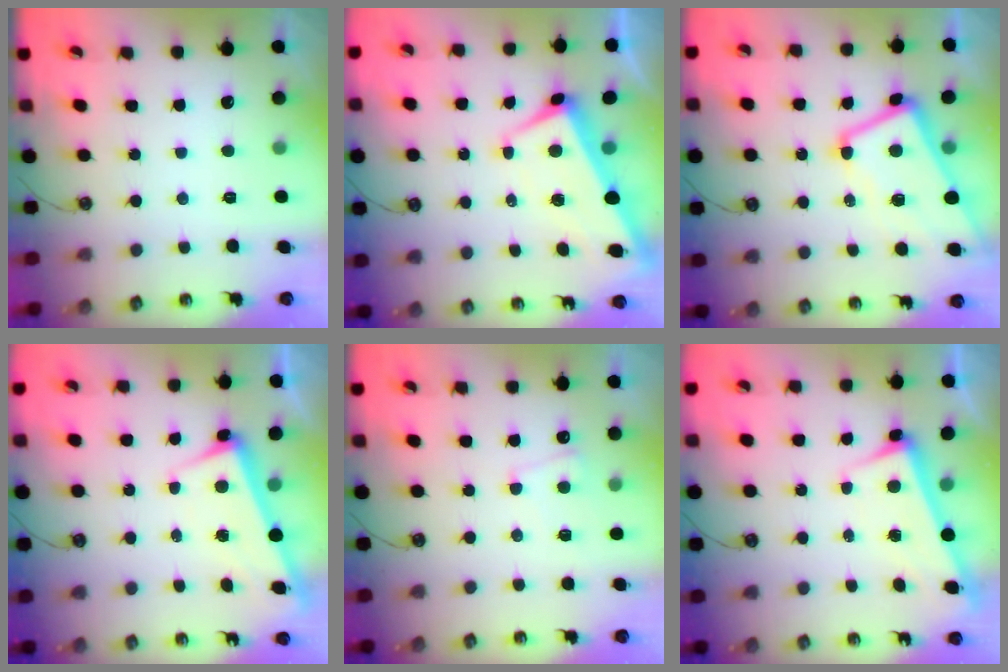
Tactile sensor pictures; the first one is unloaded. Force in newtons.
{"total": 1.1, "press": 0.2, "slide": 1.1}
{"total": 4.7, "press": 4.5, "slide": 1.4}
{"total": 2.5, "press": 2.4, "slide": 0.6}
{"total": 2.3, "press": 2.3, "slide": 0.5}
{"total": 2.7, "press": 2.7, "slide": 0.7}